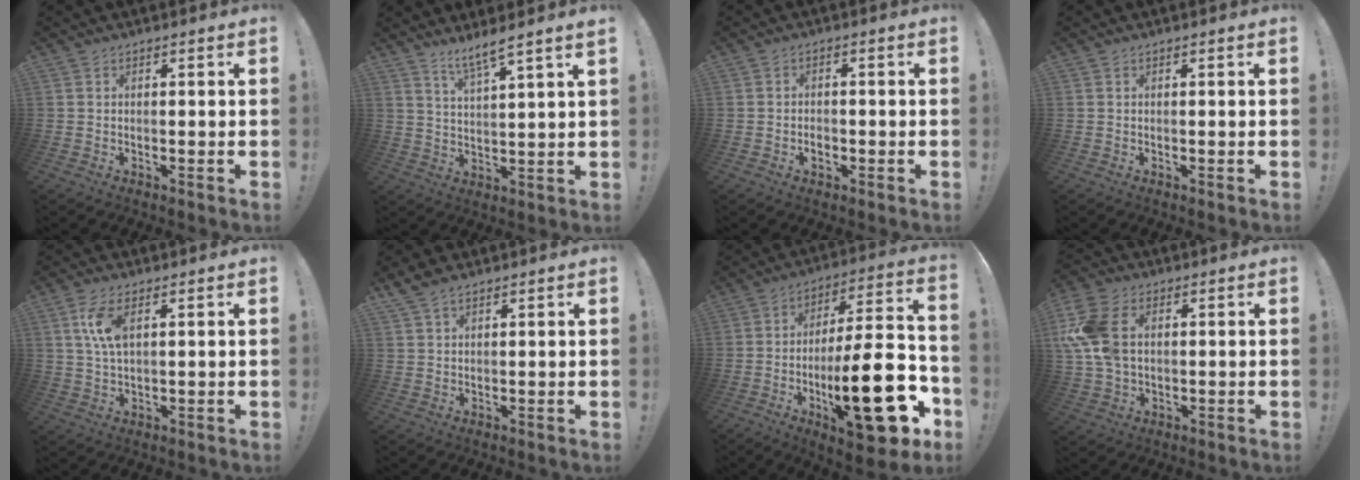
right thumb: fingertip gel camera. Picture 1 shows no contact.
{"total": 6.7, "force": [5.5, -0.3, 3.8], "torque": [-0.067, -0.032, 0.093]}
{"total": 2.4, "force": [-1.3, 1.6, 1.3], "torque": [-0.016, 0.003, -0.023]}
{"total": 0.0}
{"total": 7.4, "force": [2.5, 3.1, 6.2], "torque": [-0.137, 0.000, 0.042]}
{"total": 3.8, "force": [2.9, 1.7, 1.8], "torque": [-0.033, -0.009, 0.057]}
{"total": 27.8, "force": [-8.6, 9.5, 24.7], "torque": [-0.382, 0.040, -0.130]}
{"total": 13.8, "force": [2.5, 9.2, 10.0], "torque": [-0.216, 0.003, 0.049]}